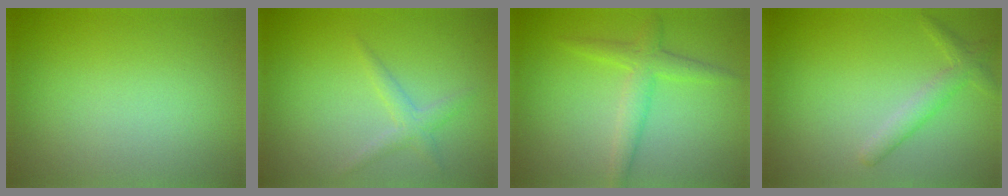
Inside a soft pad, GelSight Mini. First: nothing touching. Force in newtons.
{"total": 1.6, "press": 1.6, "slide": 0.0}
{"total": 2.7, "press": 2.7, "slide": 0.2}
{"total": 2.0, "press": 2.0, "slide": 0.1}